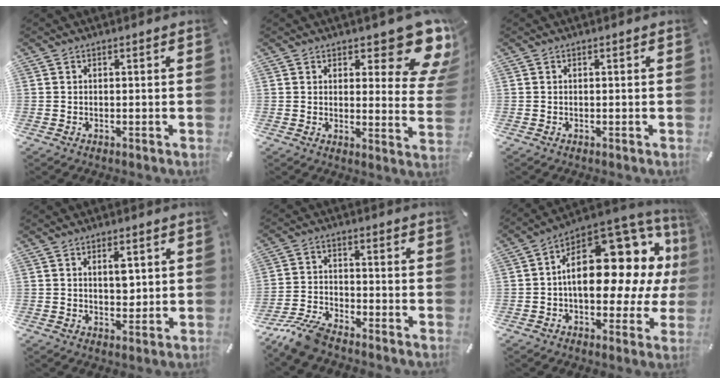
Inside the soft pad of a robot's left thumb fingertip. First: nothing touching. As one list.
[{"total": 14.2, "force": [9.5, 5.3, 9.2], "torque": [-0.101, -0.081, 0.161]}, {"total": 0.0}, {"total": 4.6, "force": [1.4, 2.6, 3.5], "torque": [-0.042, -0.006, 0.017]}, {"total": 8.9, "force": [-7.7, 2.3, 3.8], "torque": [-0.090, 0.025, -0.153]}, {"total": 22.2, "force": [5.3, 13.0, 17.2], "torque": [-0.214, -0.057, 0.097]}]